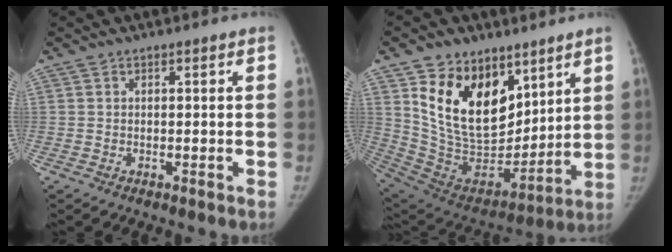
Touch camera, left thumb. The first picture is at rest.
{"total": 21.4, "force": [10.5, 13.6, 12.8], "torque": [-0.177, -0.057, 0.208]}